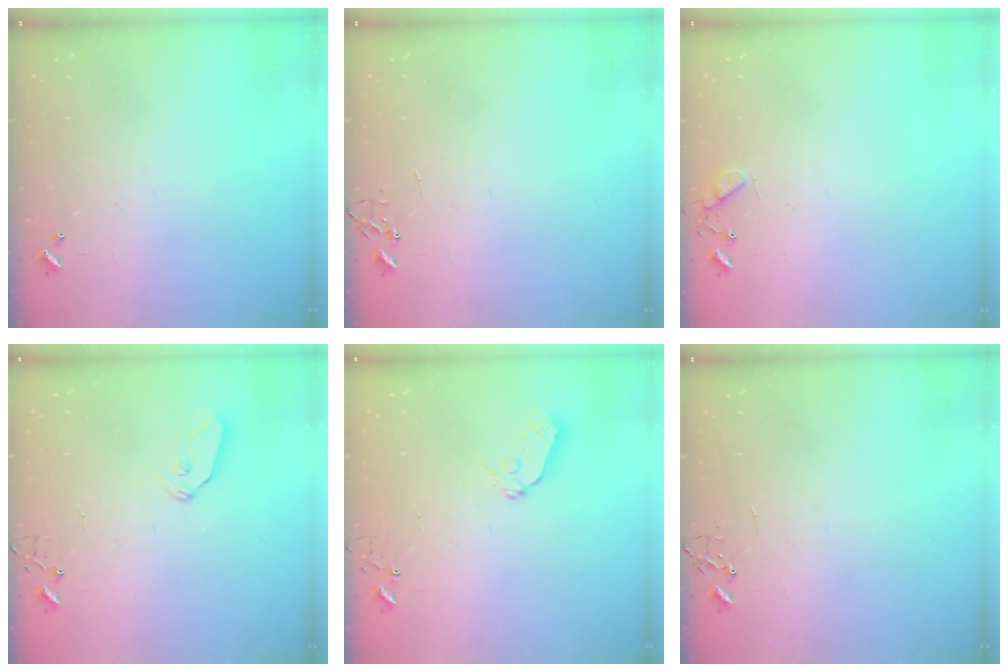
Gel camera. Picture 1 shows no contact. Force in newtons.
{"total": 0.0}
{"total": 6.1, "press": 6.1, "slide": 0.5}
{"total": 6.3, "press": 6.3, "slide": 0.1}
{"total": 7.0, "press": 7.0, "slide": 0.6}
{"total": 0.0}